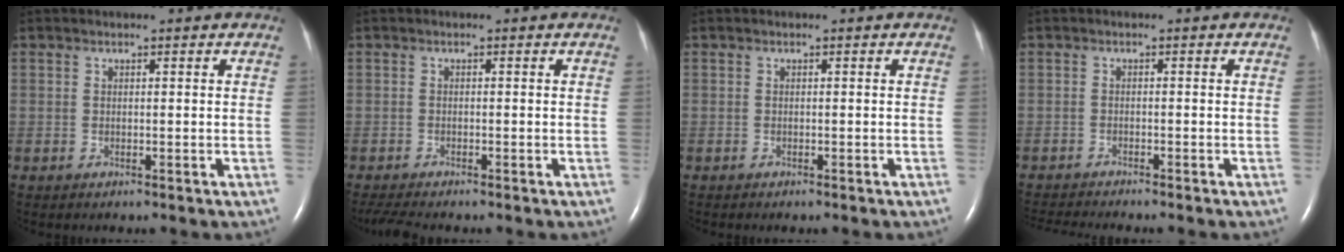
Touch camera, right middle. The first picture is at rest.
{"total": 3.5, "force": [-3.1, 0.1, 1.6], "torque": [-0.033, -0.014, -0.052]}
{"total": 0.5, "force": [-0.4, 0.1, 0.3], "torque": [-0.001, -0.001, -0.005]}
{"total": 5.1, "force": [-4.8, -0.6, 1.5], "torque": [-0.020, -0.014, -0.075]}